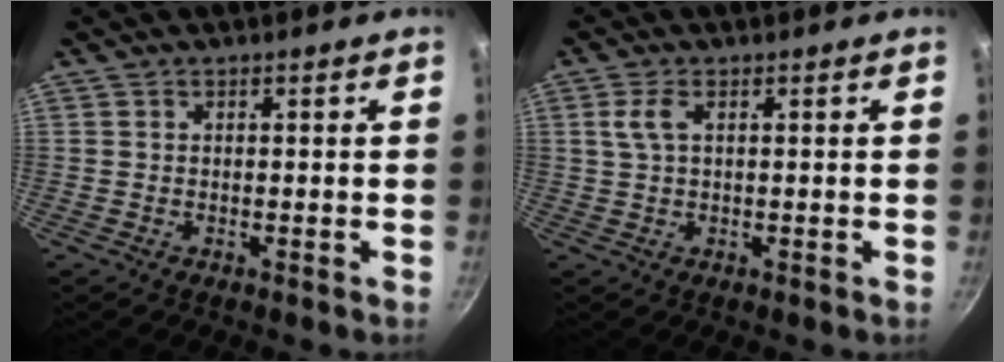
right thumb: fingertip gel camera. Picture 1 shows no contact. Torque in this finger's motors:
{"motor_torque": [-0.46, 0.47, 0.31, -0.30, 0.01]}